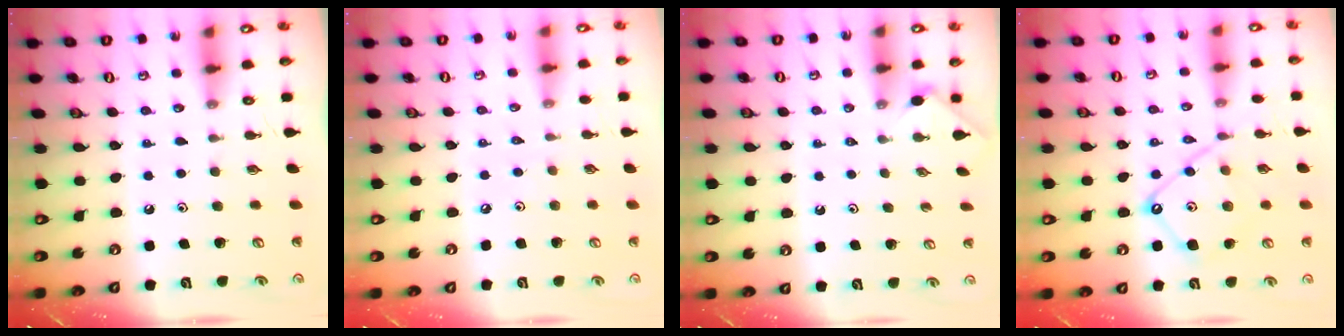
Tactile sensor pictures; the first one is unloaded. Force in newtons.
{"total": 2.4, "press": 2.3, "slide": 0.5}
{"total": 0.7, "press": 0.6, "slide": 0.2}
{"total": 12.1, "press": 12.1, "slide": 1.2}